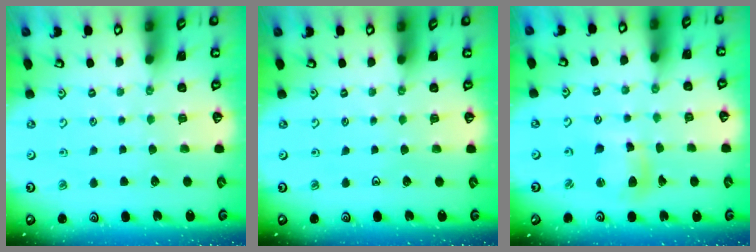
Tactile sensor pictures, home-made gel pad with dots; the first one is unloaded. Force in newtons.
{"total": 0.0}
{"total": 9.7, "press": 9.6, "slide": 1.2}